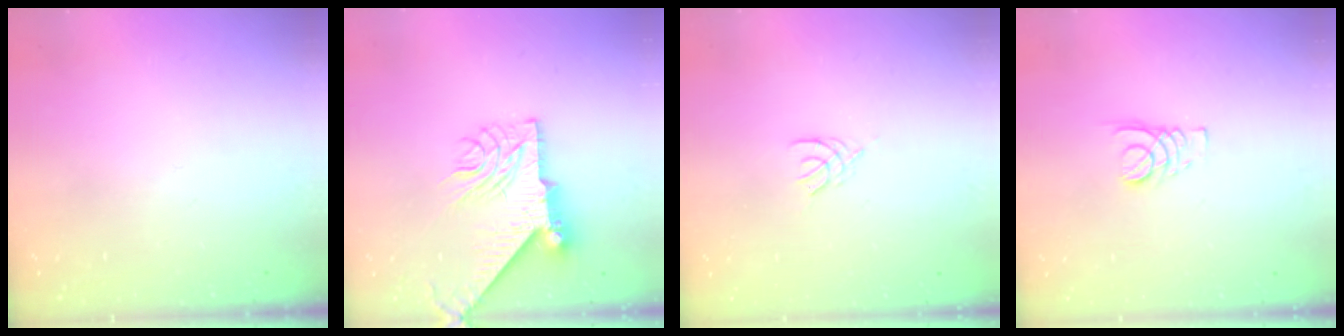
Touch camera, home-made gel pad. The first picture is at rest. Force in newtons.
{"total": 10.2, "press": 10.1, "slide": 1.0}
{"total": 2.1, "press": 2.0, "slide": 0.4}
{"total": 3.4, "press": 3.4, "slide": 0.5}